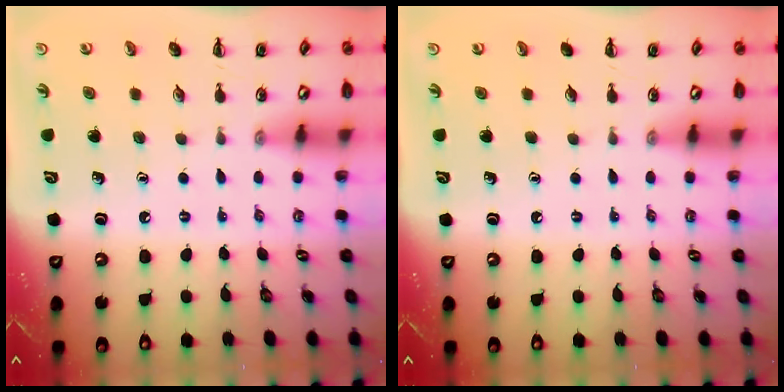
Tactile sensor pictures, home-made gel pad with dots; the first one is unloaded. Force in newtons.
{"total": 0.0}